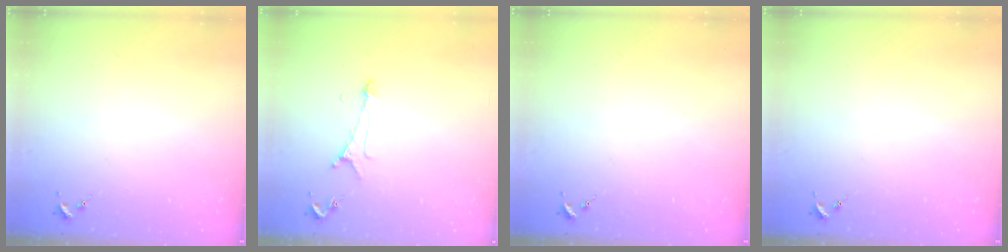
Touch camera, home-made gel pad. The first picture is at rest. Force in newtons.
{"total": 5.6, "press": 5.6, "slide": 0.5}
{"total": 0.0}
{"total": 0.0}